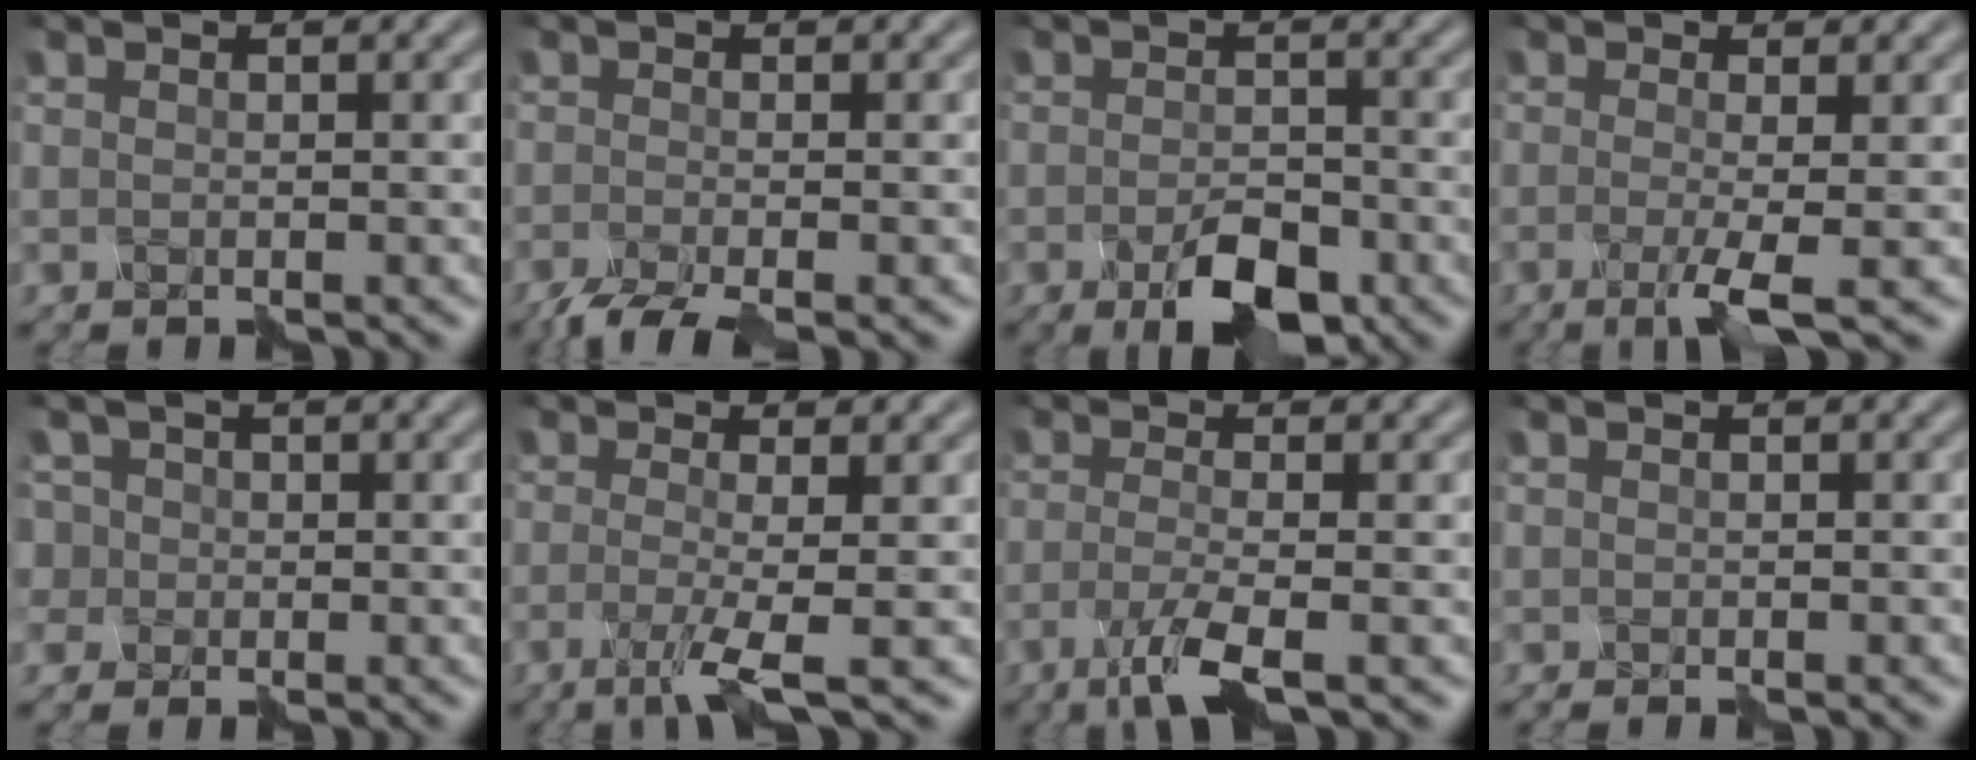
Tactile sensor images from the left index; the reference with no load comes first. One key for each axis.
{"total": 3.2, "fx": -2.6, "fy": 0.3, "fz": 1.7, "tx": -0.050, "ty": -0.004, "tz": -0.059}
{"total": 3.6, "fx": -2.3, "fy": 1.2, "fz": 2.5, "tx": -0.054, "ty": 0.001, "tz": -0.041}
{"total": 3.7, "fx": -1.4, "fy": 0.4, "fz": 3.4, "tx": -0.077, "ty": -0.003, "tz": -0.031}
{"total": 3.7, "fx": 0.8, "fy": 3.4, "fz": 1.1, "tx": -0.040, "ty": 0.029, "tz": -0.020}
{"total": 4.1, "fx": -1.7, "fy": 0.4, "fz": 3.7, "tx": -0.081, "ty": -0.005, "tz": -0.042}
{"total": 3.9, "fx": -2.3, "fy": 0.5, "fz": 3.2, "tx": -0.078, "ty": -0.002, "tz": -0.055}
{"total": 0.5, "fx": -0.4, "fy": 0.1, "fz": 0.4, "tx": -0.006, "ty": -0.003, "tz": -0.007}